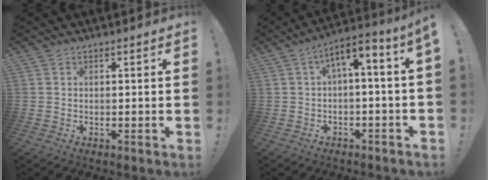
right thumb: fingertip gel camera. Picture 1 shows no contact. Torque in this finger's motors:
{"motor_torque": [1.53, 1.65, 0.52, 0.49, 0.09]}